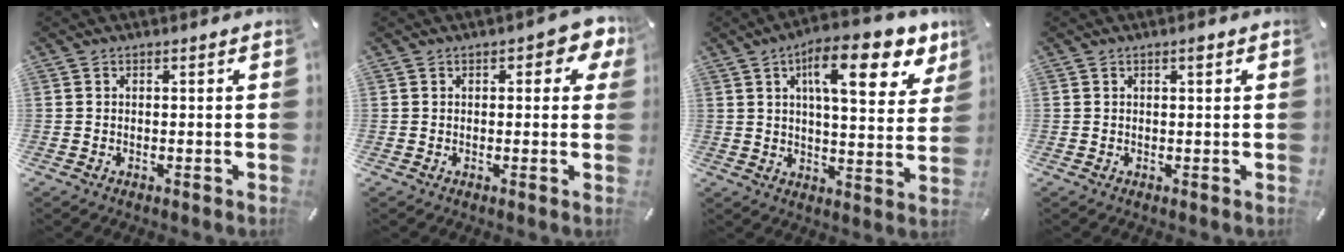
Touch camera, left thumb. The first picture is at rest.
{"total": 4.4, "force": [1.2, 2.2, 3.6], "torque": [-0.048, 0.004, 0.016]}
{"total": 16.8, "force": [8.9, 6.1, 12.8], "torque": [-0.192, -0.036, 0.139]}
{"total": 1.3, "force": [0.6, 0.4, 1.1], "torque": [-0.021, 0.002, 0.010]}